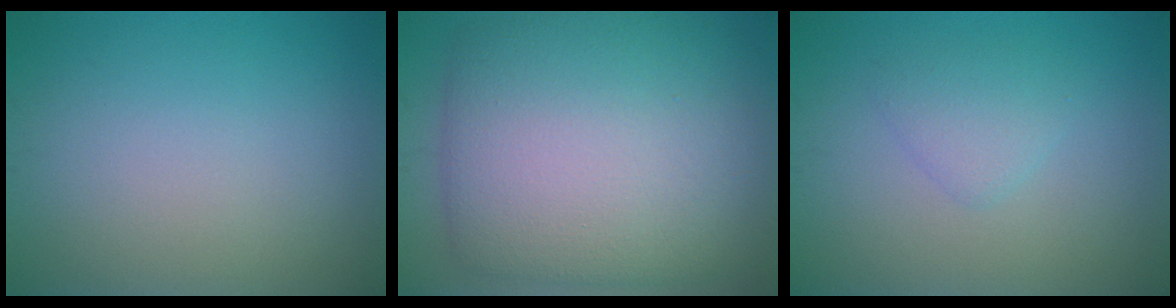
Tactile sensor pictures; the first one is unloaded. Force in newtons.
{"total": 14.0, "press": 14.0, "slide": 0.4}
{"total": 1.9, "press": 1.8, "slide": 0.1}